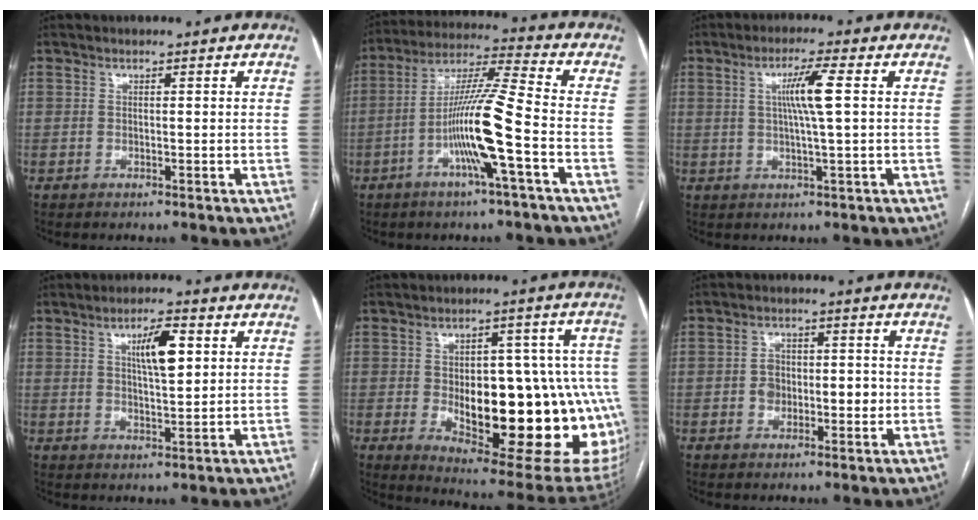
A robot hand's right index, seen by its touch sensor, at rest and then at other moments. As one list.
[{"total": 12.5, "force": [-4.1, -0.7, 11.7], "torque": [-0.225, 0.005, -0.083]}, {"total": 5.7, "force": [1.0, -0.6, 5.6], "torque": [-0.103, 0.002, 0.020]}, {"total": 6.5, "force": [2.1, 1.5, 6.0], "torque": [-0.103, 0.006, 0.037]}, {"total": 27.1, "force": [-4.2, 9.9, 24.9], "torque": [-0.260, 0.013, -0.030]}, {"total": 5.2, "force": [-0.7, 3.6, 3.8], "torque": [-0.060, 0.020, -0.009]}]